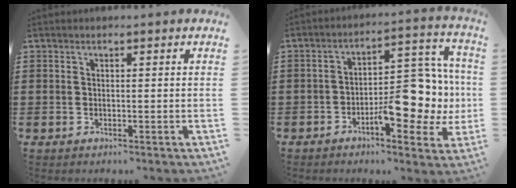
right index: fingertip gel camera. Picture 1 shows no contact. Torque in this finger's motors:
{"motor_torque": [2.14, 0.00, 0.76, 0.17]}